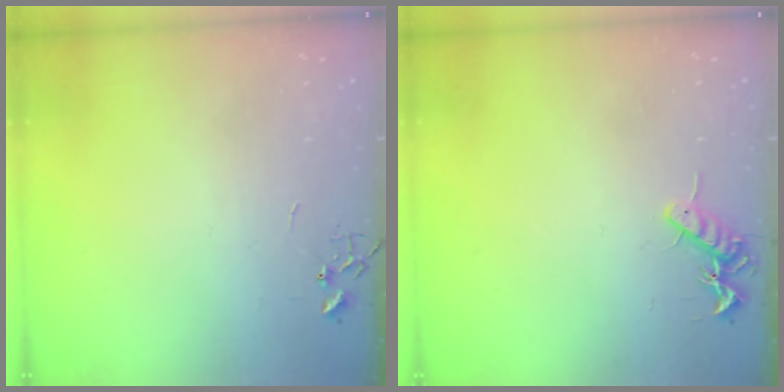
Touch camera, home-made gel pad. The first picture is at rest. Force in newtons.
{"total": 8.1, "press": 8.1, "slide": 0.8}